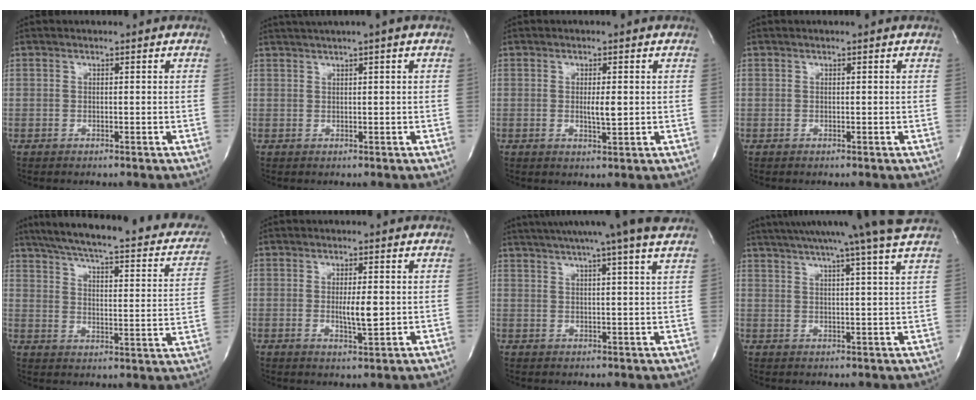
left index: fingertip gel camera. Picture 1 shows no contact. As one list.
[{"total": 3.3, "force": [2.3, -0.8, 2.2], "torque": [-0.042, 0.014, 0.044]}, {"total": 2.6, "force": [0.1, 0.4, 2.5], "torque": [-0.046, -0.005, 0.002]}, {"total": 0.0}, {"total": 29.4, "force": [23.8, 6.2, 16.1], "torque": [-0.242, -0.016, 0.288]}, {"total": 4.0, "force": [0.0, 0.7, 4.0], "torque": [-0.070, -0.007, 0.001]}, {"total": 14.7, "force": [12.2, -1.5, 7.9], "torque": [-0.135, 0.006, 0.157]}, {"total": 17.2, "force": [14.7, -2.3, 8.6], "torque": [-0.151, -0.011, 0.192]}]